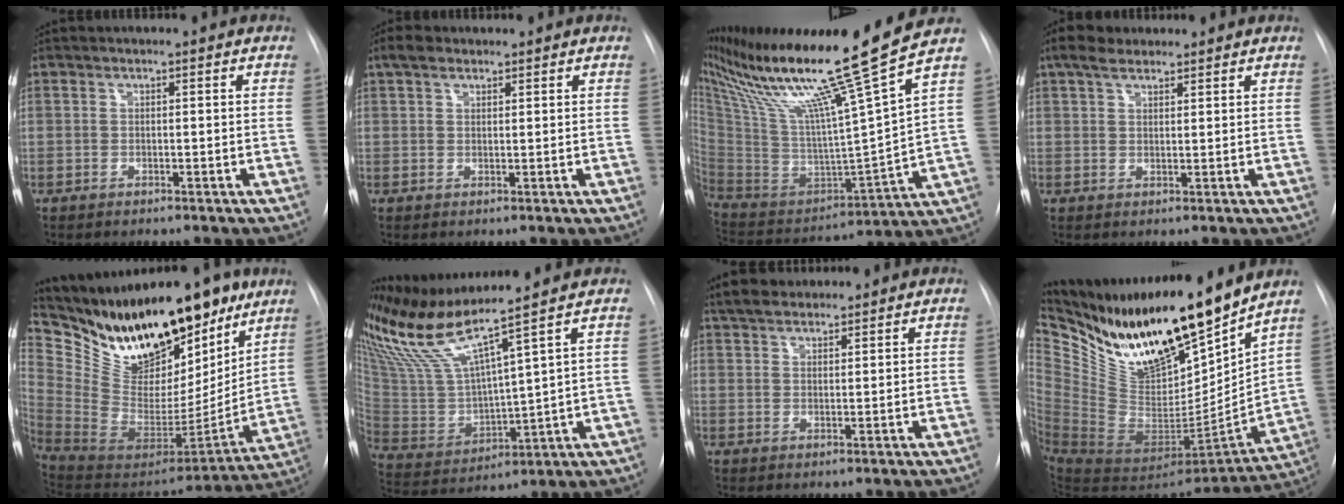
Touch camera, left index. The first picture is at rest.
{"total": 2.8, "force": [2.1, 1.3, 1.3], "torque": [-0.027, 0.015, 0.037]}
{"total": 24.5, "force": [17.8, -2.6, 16.7], "torque": [-0.283, -0.043, 0.307]}
{"total": 3.9, "force": [3.1, 1.6, 1.8], "torque": [-0.044, 0.021, 0.058]}
{"total": 29.4, "force": [22.8, 10.2, 15.4], "torque": [-0.271, -0.015, 0.370]}
{"total": 12.7, "force": [10.7, -2.5, 6.3], "torque": [-0.135, -0.012, 0.224]}
{"total": 5.5, "force": [4.9, 1.8, 1.8], "torque": [-0.034, 0.024, 0.090]}
{"total": 25.6, "force": [20.4, 6.7, 13.8], "torque": [-0.261, -0.040, 0.354]}